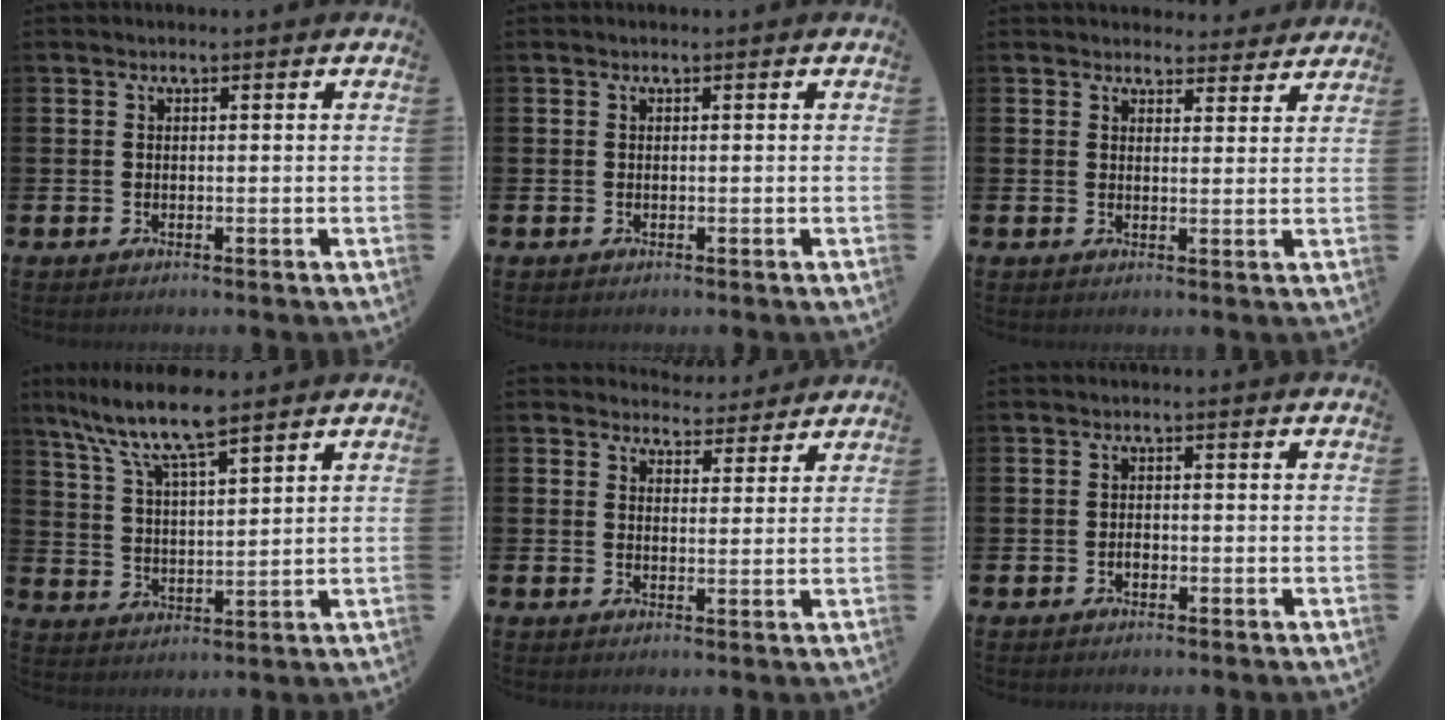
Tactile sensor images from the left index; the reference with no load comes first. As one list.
[{"total": 0.0}, {"total": 3.4, "force": [3.3, 0.9, -0.1], "torque": [0.013, -0.022, 0.056]}, {"total": 8.5, "force": [7.0, 1.6, 4.5], "torque": [-0.107, -0.026, 0.122]}, {"total": 4.0, "force": [3.8, 1.2, -0.2], "torque": [0.001, -0.022, 0.068]}, {"total": 1.1, "force": [-0.5, 0.7, 0.7], "torque": [-0.014, 0.002, -0.011]}]